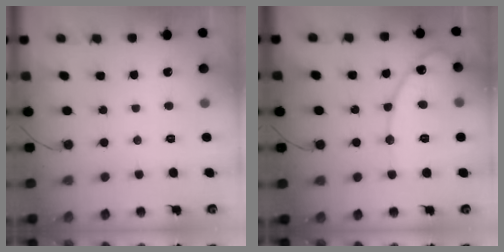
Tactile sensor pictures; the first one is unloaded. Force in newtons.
{"total": 13.3, "press": 13.2, "slide": 1.3}